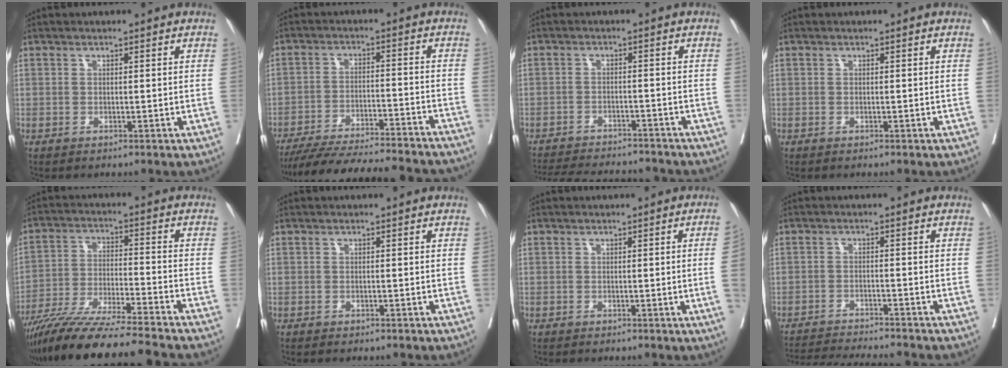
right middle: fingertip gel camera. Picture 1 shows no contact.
{"total": 22.3, "force": [-20.3, 1.6, 9.1], "torque": [-0.132, -0.033, -0.288]}
{"total": 14.0, "force": [-13.1, 2.4, 4.2], "torque": [-0.089, -0.006, -0.180]}
{"total": 0.0}
{"total": 15.3, "force": [-13.3, -1.6, 7.4], "torque": [-0.131, -0.033, -0.231]}
{"total": 0.6, "force": [-0.5, 0.2, 0.2], "torque": [-0.011, -0.002, -0.010]}
{"total": 2.5, "force": [-0.4, -1.0, 2.3], "torque": [-0.027, -0.004, -0.003]}
{"total": 10.9, "force": [-10.3, -0.1, 3.4], "torque": [-0.051, -0.013, -0.154]}